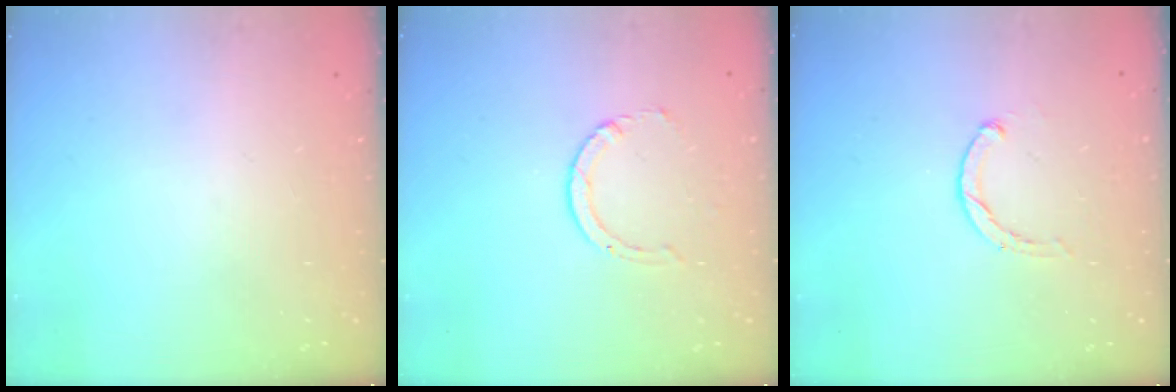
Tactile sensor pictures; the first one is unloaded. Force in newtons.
{"total": 2.9, "press": 2.9, "slide": 0.4}
{"total": 0.6, "press": 0.6, "slide": 0.2}